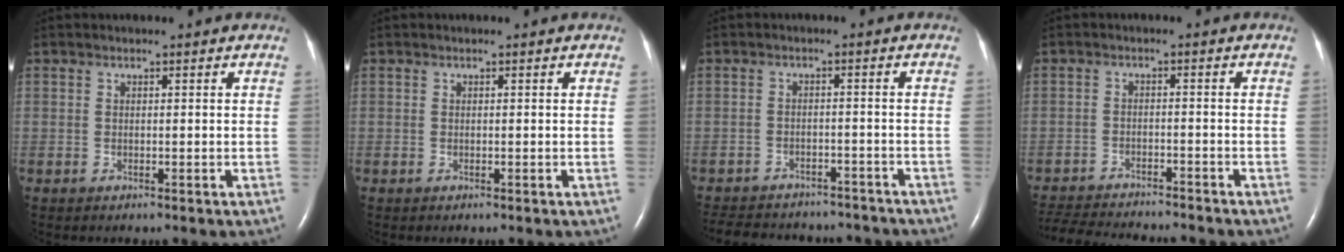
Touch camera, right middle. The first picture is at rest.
{"total": 0.0}
{"total": 18.0, "force": [-15.9, 6.1, 5.8], "torque": [-0.149, -0.008, -0.202]}
{"total": 13.6, "force": [-12.6, 1.6, 4.7], "torque": [-0.086, -0.015, -0.183]}